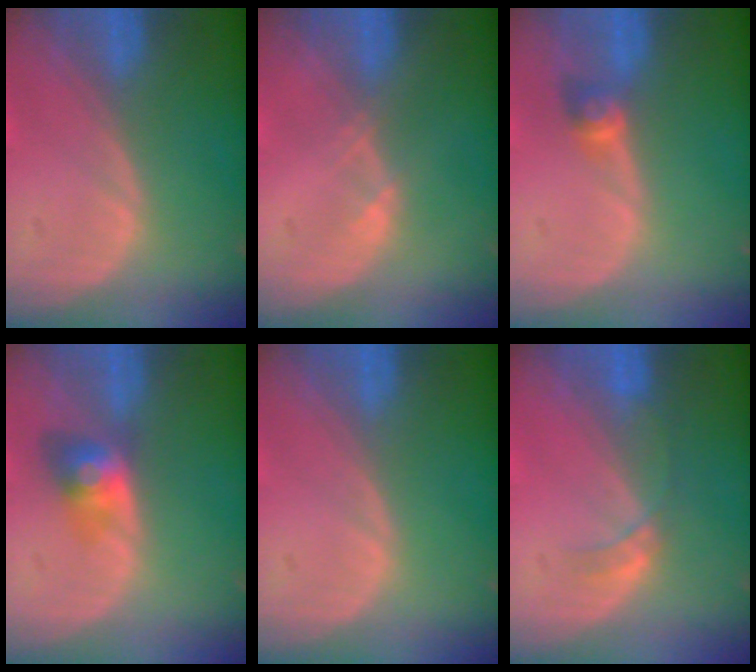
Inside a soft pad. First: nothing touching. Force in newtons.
{"total": 0.8, "press": 0.8, "slide": 0.1}
{"total": 2.6, "press": 2.4, "slide": 1.0}
{"total": 3.9, "press": 3.9, "slide": 0.3}
{"total": 0.0}
{"total": 2.7, "press": 2.4, "slide": 1.3}